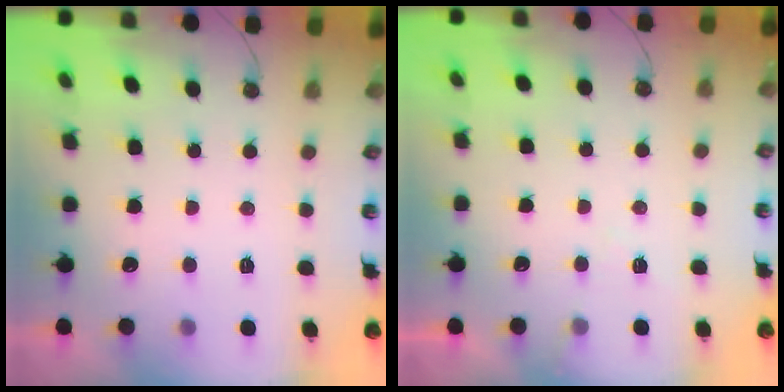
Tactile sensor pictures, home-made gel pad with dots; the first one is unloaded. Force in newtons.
{"total": 4.0, "press": 4.0, "slide": 0.6}